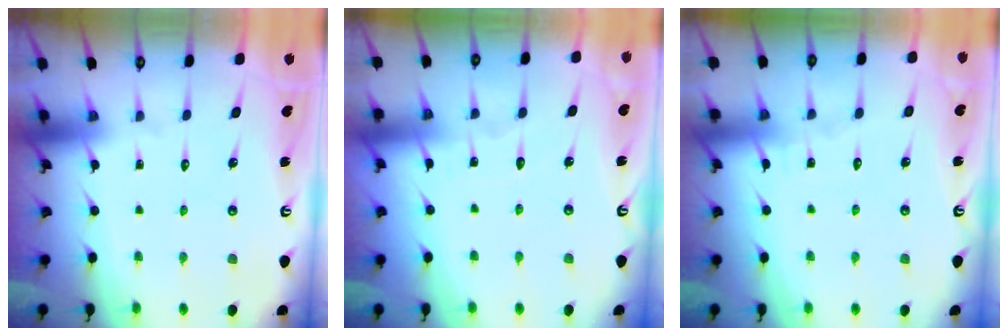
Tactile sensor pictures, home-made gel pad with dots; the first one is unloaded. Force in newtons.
{"total": 3.1, "press": 3.1, "slide": 0.4}
{"total": 2.6, "press": 2.6, "slide": 0.3}